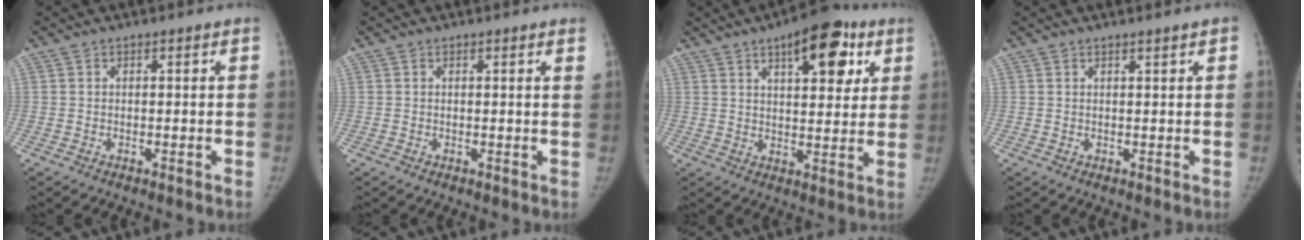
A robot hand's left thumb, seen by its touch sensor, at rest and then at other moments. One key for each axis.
{"total": 1.4, "fx": 0.9, "fy": 0.0, "fz": 1.1, "tx": -0.013, "ty": -0.001, "tz": 0.008}
{"total": 13.6, "fx": 6.7, "fy": 6.0, "fz": 10.2, "tx": -0.095, "ty": -0.015, "tz": 0.090}
{"total": 1.0, "fx": 0.8, "fy": 0.1, "fz": 0.7, "tx": -0.003, "ty": -0.002, "tz": 0.012}